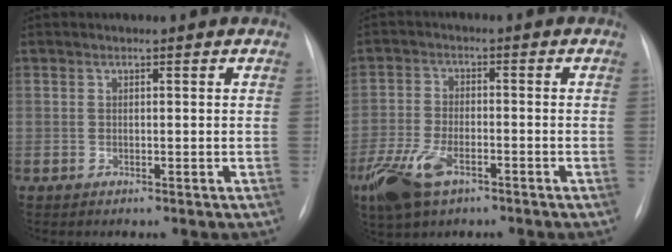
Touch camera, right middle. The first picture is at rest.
{"total": 9.4, "force": [-5.3, 4.3, 6.5], "torque": [-0.141, -0.011, -0.096]}